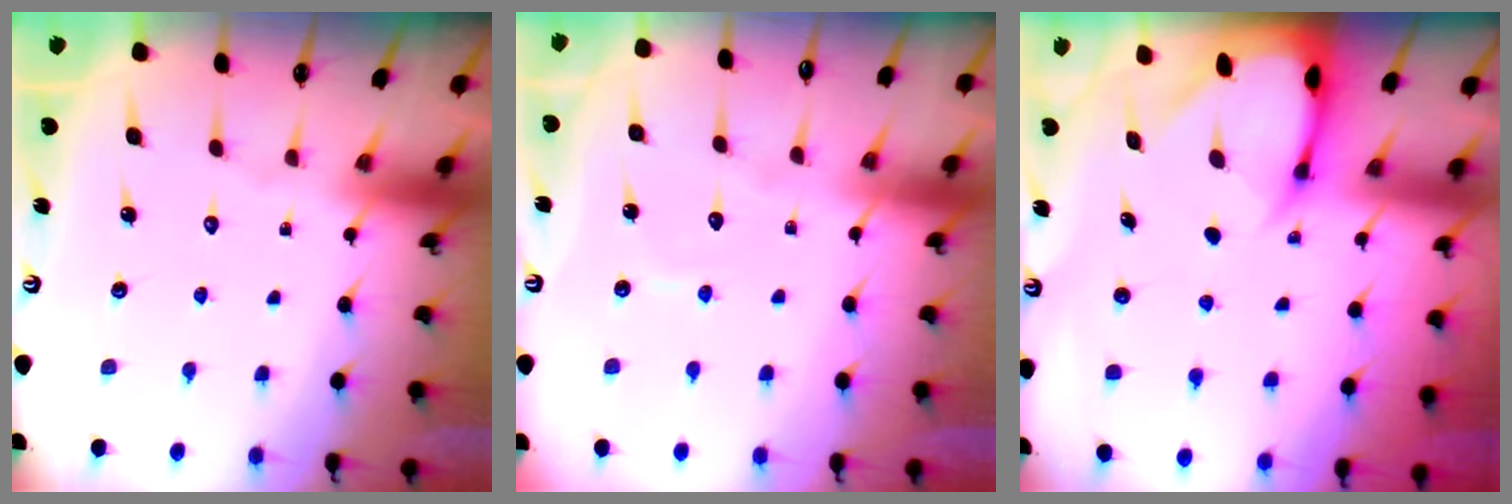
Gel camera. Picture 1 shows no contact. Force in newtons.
{"total": 3.6, "press": 3.6, "slide": 0.2}
{"total": 4.6, "press": 4.5, "slide": 0.7}